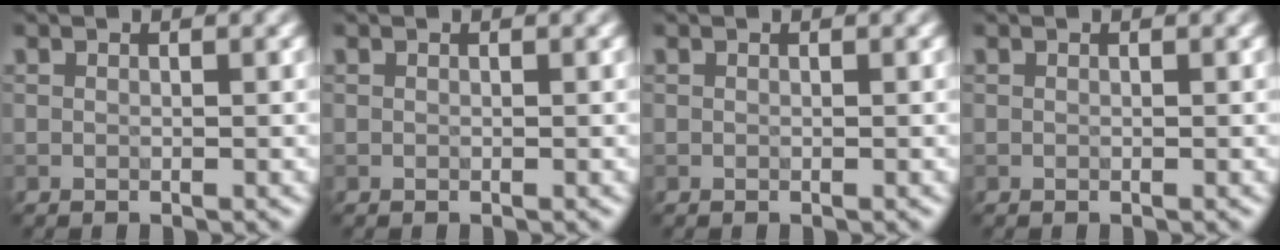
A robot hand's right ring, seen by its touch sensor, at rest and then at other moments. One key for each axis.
{"total": 0.0}
{"total": 0.0}
{"total": 0.0}